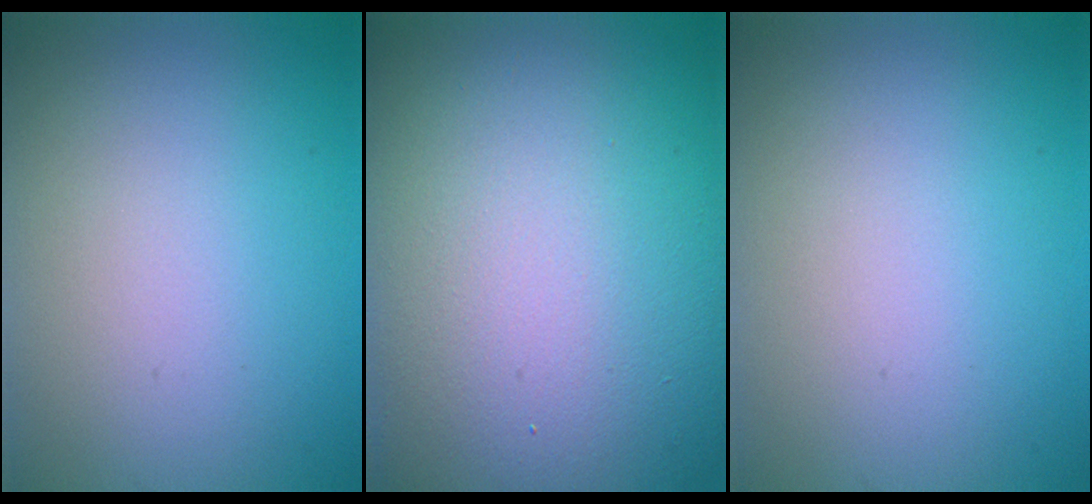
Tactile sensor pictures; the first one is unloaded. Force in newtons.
{"total": 22.3, "press": 22.3, "slide": 0.7}
{"total": 0.0}